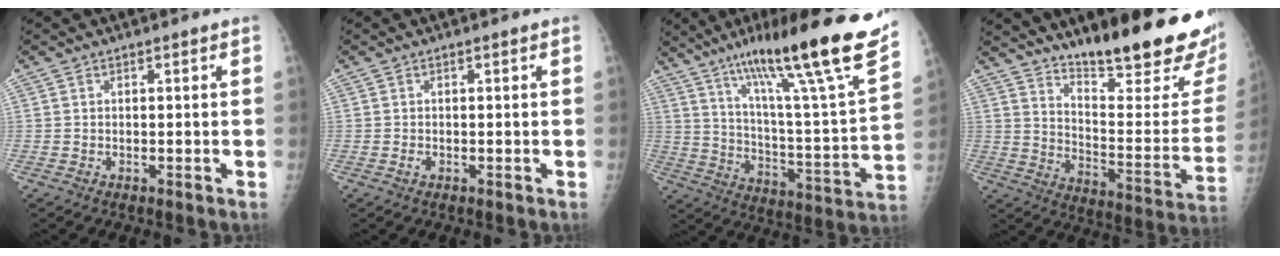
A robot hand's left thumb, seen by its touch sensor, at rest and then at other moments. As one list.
[{"total": 0.6, "force": [-0.2, 0.4, 0.4], "torque": [-0.007, 0.001, -0.003]}, {"total": 26.8, "force": [18.8, 1.6, 19.0], "torque": [-0.281, -0.082, 0.294]}, {"total": 27.3, "force": [19.8, 5.6, 18.0], "torque": [-0.231, -0.124, 0.282]}]